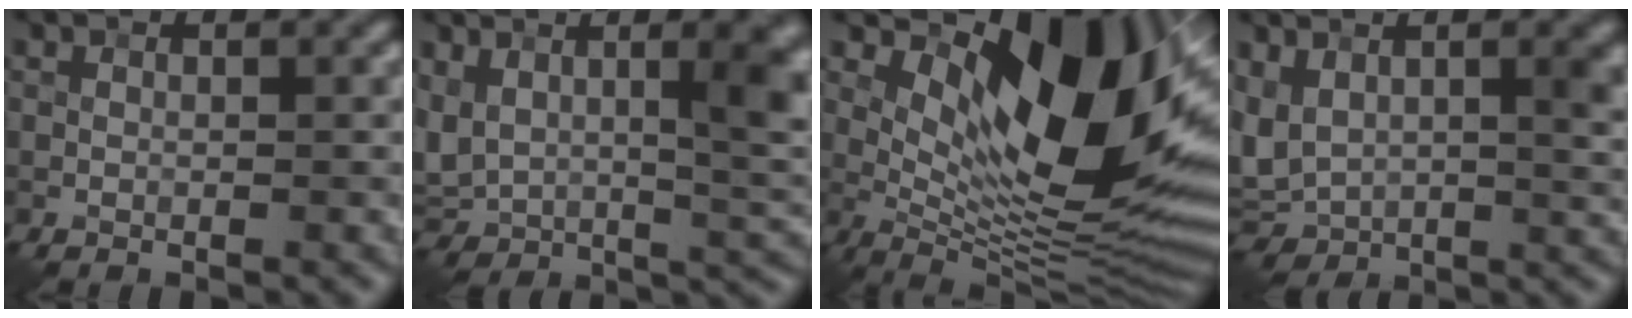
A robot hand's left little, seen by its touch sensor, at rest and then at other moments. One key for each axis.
{"total": 9.8, "fx": 2.4, "fy": 4.9, "fz": 8.1, "tx": -0.160, "ty": -0.009, "tz": 0.049}
{"total": 14.4, "fx": 4.4, "fy": 6.5, "fz": 12.1, "tx": -0.166, "ty": -0.011, "tz": 0.079}
{"total": 7.9, "fx": 1.2, "fy": 4.5, "fz": 6.4, "tx": -0.142, "ty": -0.008, "tz": 0.024}